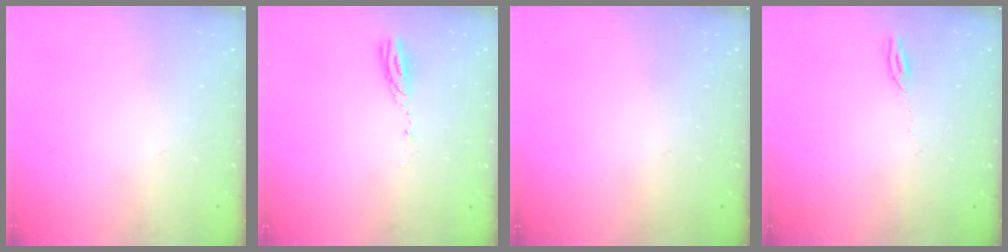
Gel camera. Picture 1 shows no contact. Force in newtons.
{"total": 3.5, "press": 3.5, "slide": 0.3}
{"total": 0.0}
{"total": 2.7, "press": 2.7, "slide": 0.2}